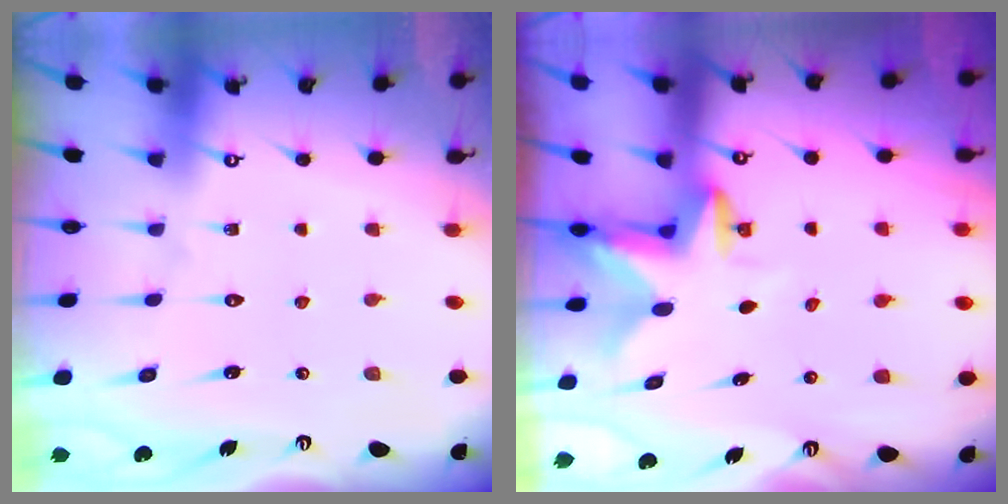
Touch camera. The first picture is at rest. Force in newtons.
{"total": 2.7, "press": 2.6, "slide": 0.5}